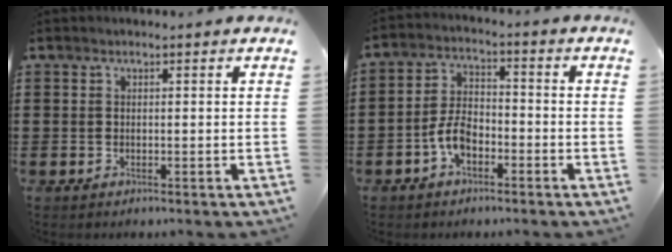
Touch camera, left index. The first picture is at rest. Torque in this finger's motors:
{"motor_torque": [0.36, 0.35, 0.23, 0.09]}